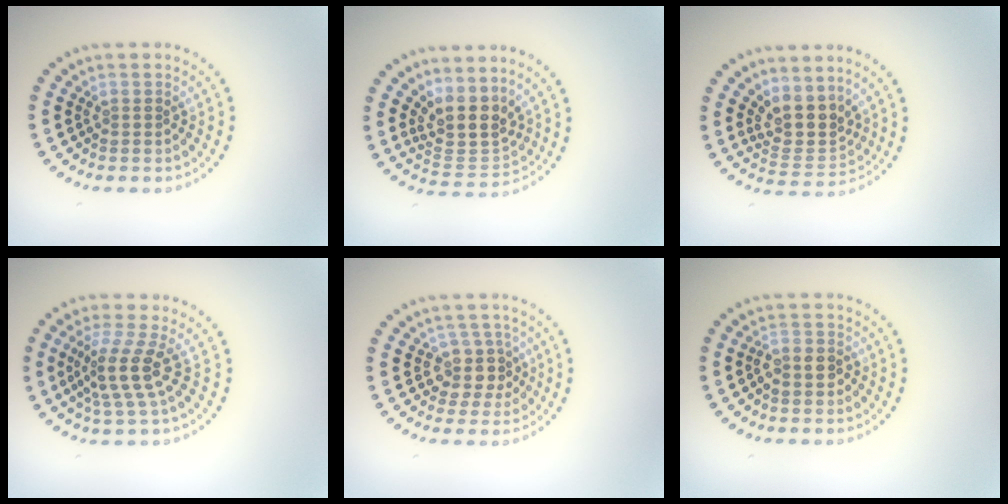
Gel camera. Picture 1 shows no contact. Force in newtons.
{"total": 4.1, "press": 3.3, "slide": 2.5}
{"total": 3.7, "press": 2.9, "slide": 2.3}
{"total": 3.8, "press": 2.8, "slide": 2.5}
{"total": 2.9, "press": 2.2, "slide": 1.8}
{"total": 2.1, "press": 1.9, "slide": 0.9}